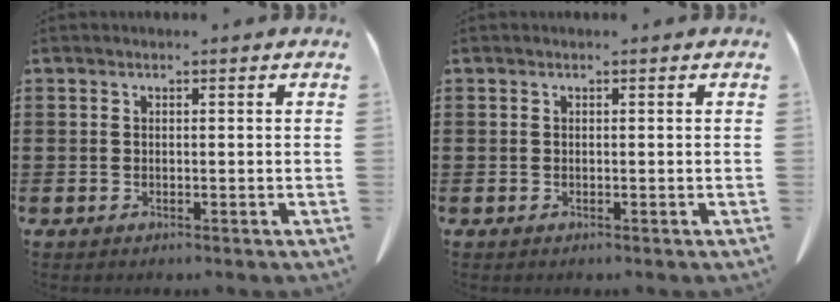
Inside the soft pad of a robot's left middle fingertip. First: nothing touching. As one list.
[{"total": 0.0}]